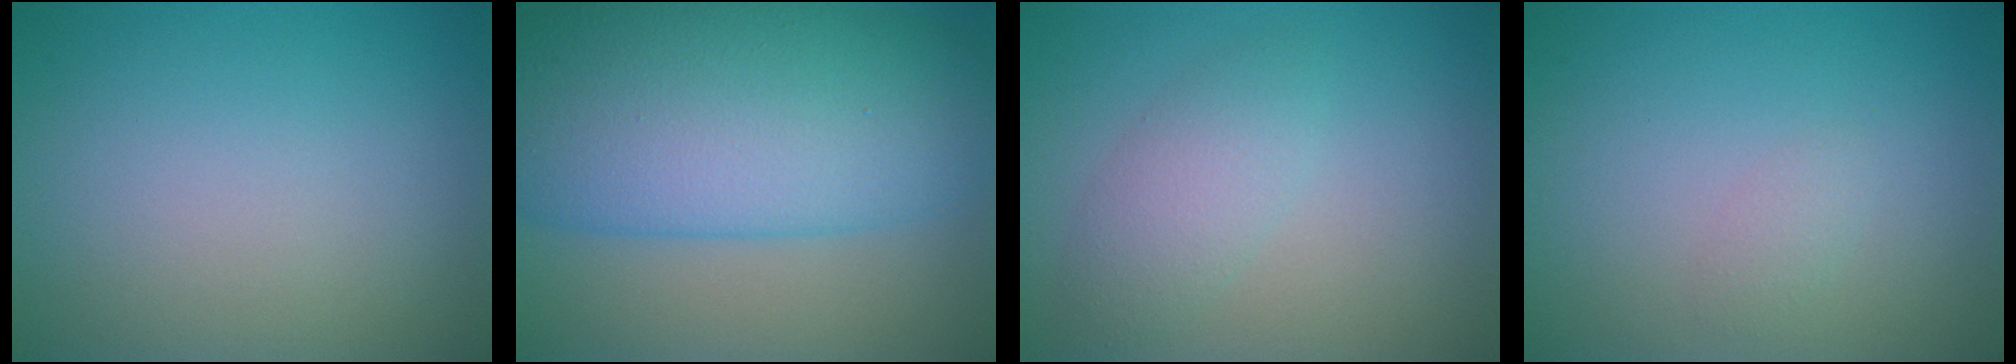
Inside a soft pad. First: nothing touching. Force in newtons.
{"total": 14.1, "press": 14.1, "slide": 0.4}
{"total": 2.7, "press": 2.7, "slide": 0.0}
{"total": 0.8, "press": 0.8, "slide": 0.0}